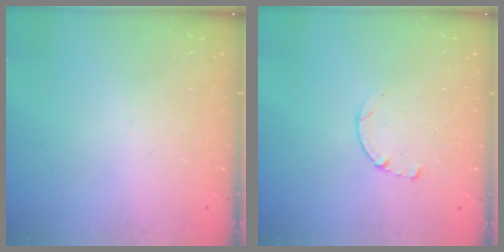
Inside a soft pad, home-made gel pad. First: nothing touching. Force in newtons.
{"total": 2.6, "press": 2.5, "slide": 0.3}